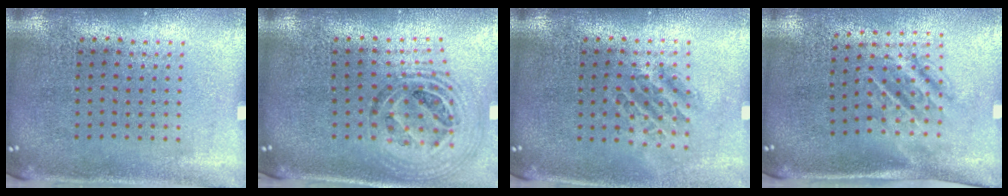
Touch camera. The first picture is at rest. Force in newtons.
{"total": 1.5, "press": 1.3, "slide": 0.6}
{"total": 1.1, "press": 0.9, "slide": 0.5}
{"total": 1.7, "press": 1.3, "slide": 1.1}